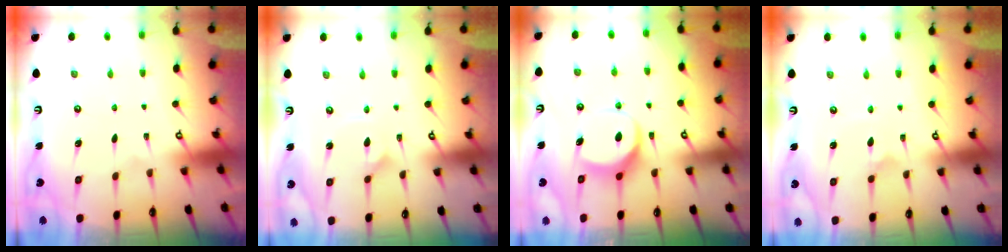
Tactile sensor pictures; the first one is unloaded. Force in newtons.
{"total": 2.4, "press": 2.4, "slide": 0.1}
{"total": 7.6, "press": 7.6, "slide": 0.5}
{"total": 2.9, "press": 2.9, "slide": 0.1}